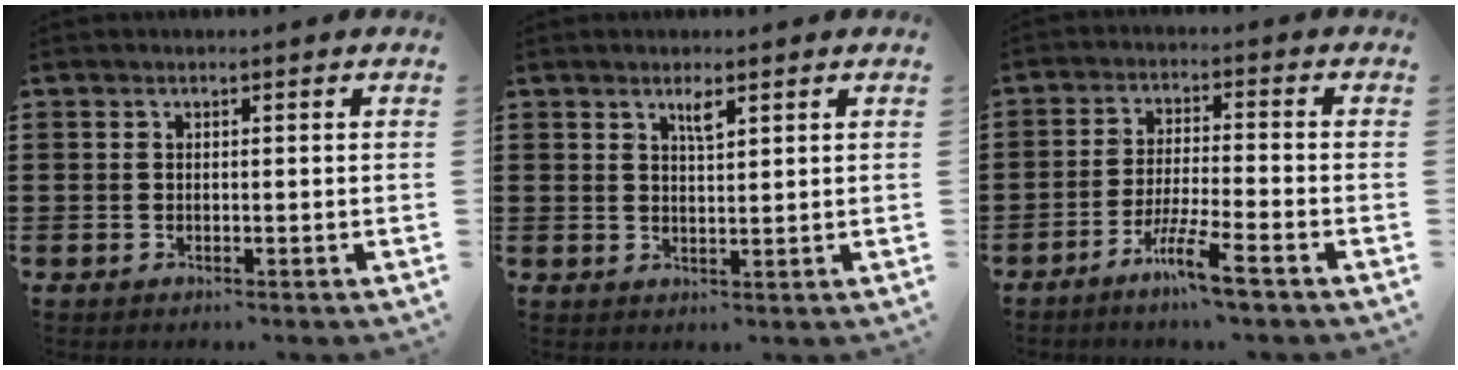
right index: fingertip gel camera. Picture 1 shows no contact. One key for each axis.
{"total": 2.3, "fx": 1.5, "fy": 0.4, "fz": 1.7, "tx": -0.028, "ty": -0.002, "tz": 0.023}
{"total": 6.7, "fx": -4.7, "fy": 0.0, "fz": 4.8, "tx": -0.096, "ty": -0.009, "tz": -0.090}